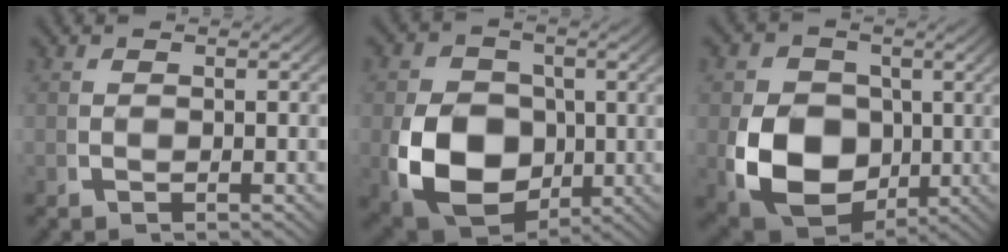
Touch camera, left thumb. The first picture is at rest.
{"total": 14.1, "force": [-1.3, 10.2, 9.6], "torque": [-0.207, -0.053, 0.005]}
{"total": 15.4, "force": [-0.8, 11.6, 10.1], "torque": [-0.211, -0.054, 0.010]}